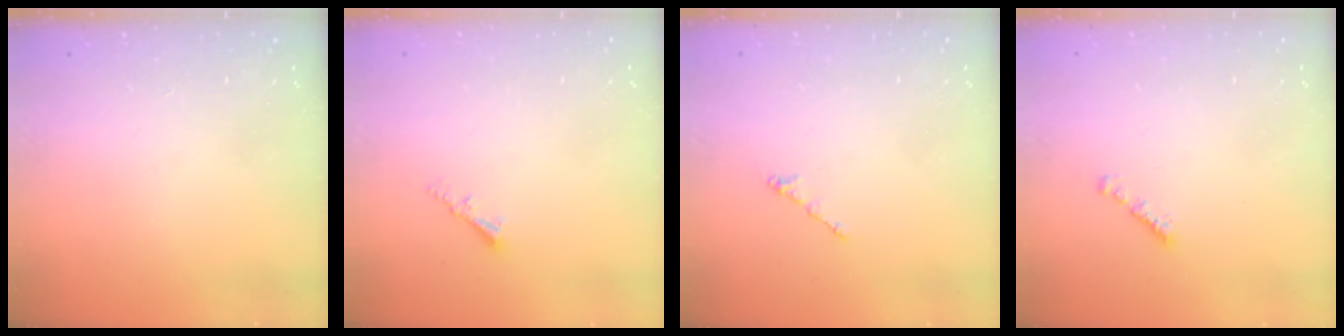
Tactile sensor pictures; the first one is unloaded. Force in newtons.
{"total": 2.2, "press": 2.2, "slide": 0.4}
{"total": 0.5, "press": 0.4, "slide": 0.3}
{"total": 1.0, "press": 0.8, "slide": 0.5}